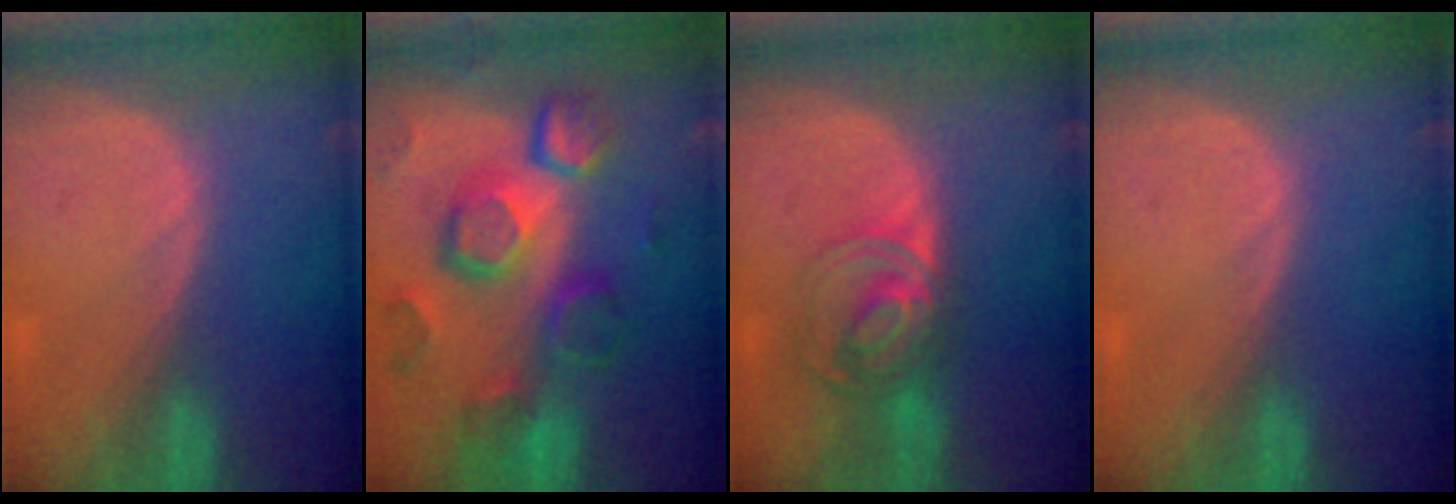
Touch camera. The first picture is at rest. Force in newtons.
{"total": 12.3, "press": 10.6, "slide": 6.2}
{"total": 7.2, "press": 6.1, "slide": 3.9}
{"total": 0.0}